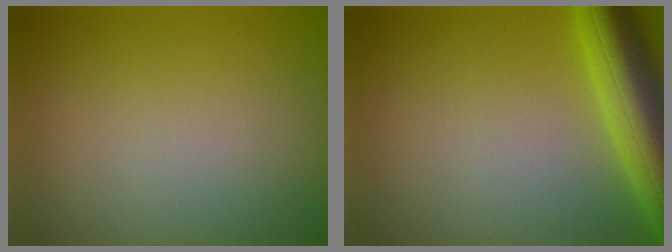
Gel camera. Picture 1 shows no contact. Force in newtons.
{"total": 7.7, "press": 7.7, "slide": 0.3}